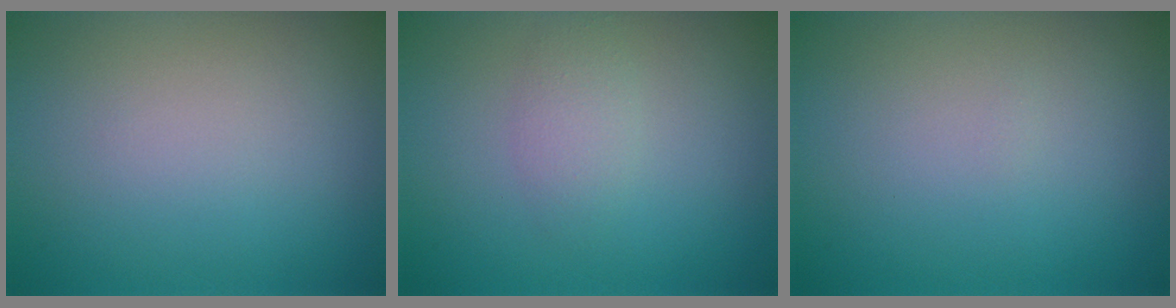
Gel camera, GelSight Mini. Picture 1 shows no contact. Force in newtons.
{"total": 1.7, "press": 1.7, "slide": 0.0}
{"total": 0.0}